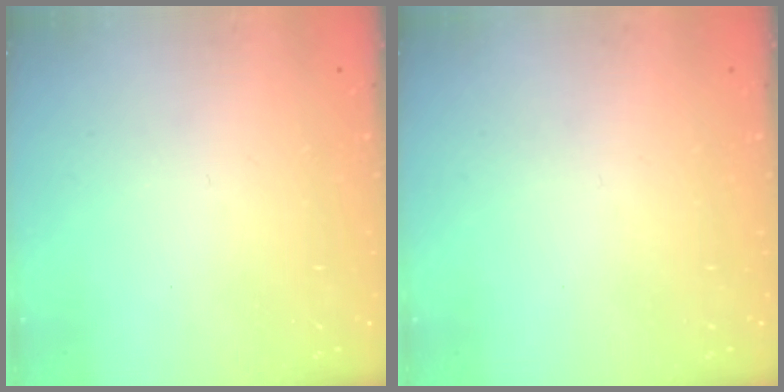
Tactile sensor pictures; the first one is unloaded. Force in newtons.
{"total": 0.0}